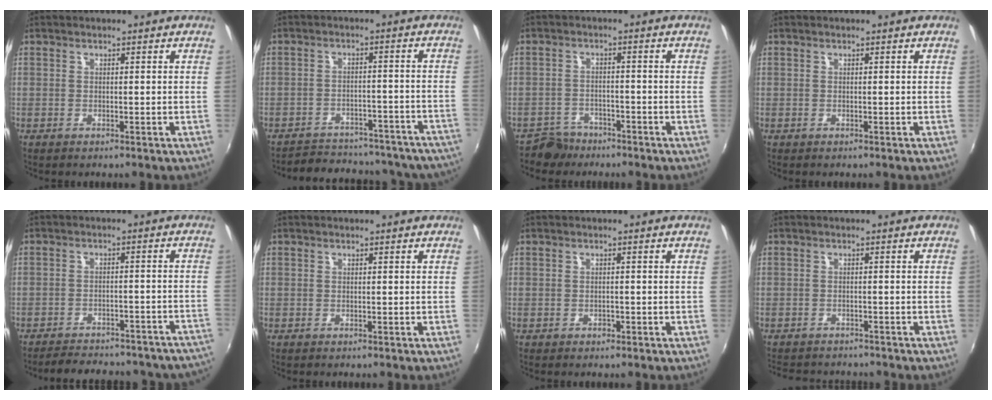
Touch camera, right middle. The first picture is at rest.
{"total": 20.8, "force": [-18.5, 6.8, 6.8], "torque": [-0.127, 0.020, -0.211]}
{"total": 4.9, "force": [-4.0, 2.8, 0.3], "torque": [-0.021, 0.007, -0.073]}
{"total": 0.0}
{"total": 19.9, "force": [-17.8, 5.8, 6.8], "torque": [-0.123, 0.012, -0.205]}
{"total": 0.0}
{"total": 1.0, "force": [-0.7, 0.7, 0.2], "torque": [-0.003, -0.001, -0.009]}
{"total": 6.9, "force": [-6.3, 2.1, 1.9], "torque": [-0.052, -0.013, -0.097]}